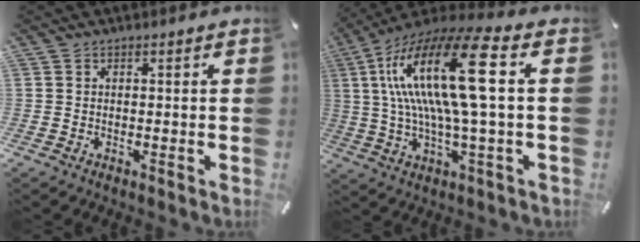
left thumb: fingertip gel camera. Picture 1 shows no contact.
{"total": 22.8, "force": [3.9, 5.3, 21.8], "torque": [-0.466, -0.015, 0.045]}